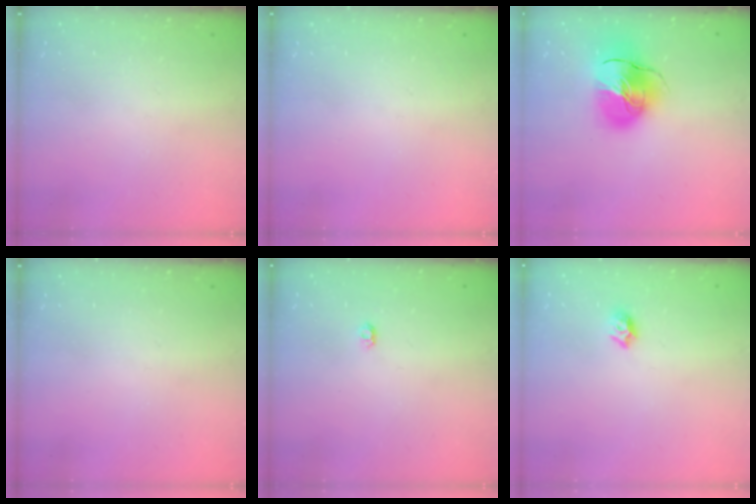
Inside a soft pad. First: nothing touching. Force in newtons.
{"total": 0.0}
{"total": 16.2, "press": 16.0, "slide": 2.3}
{"total": 0.0}
{"total": 3.9, "press": 3.8, "slide": 0.5}
{"total": 6.2, "press": 6.2, "slide": 0.8}